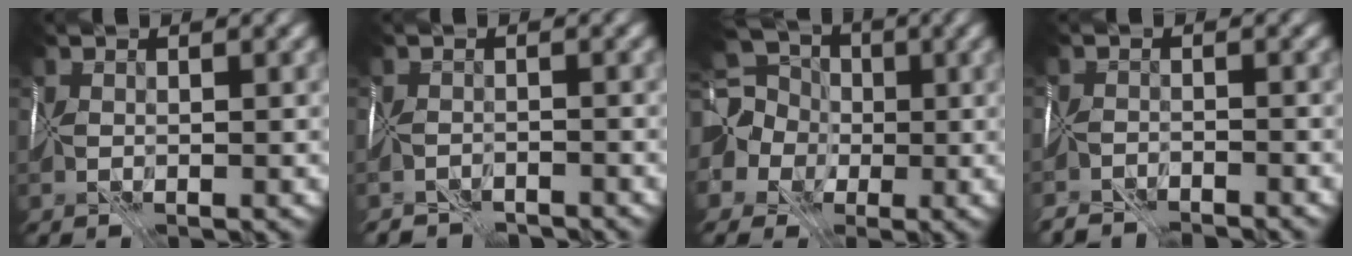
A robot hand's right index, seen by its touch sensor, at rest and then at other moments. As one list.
[{"total": 2.6, "force": [-2.6, 0.3, -0.1], "torque": [0.007, -0.005, -0.043]}, {"total": 9.0, "force": [0.4, 7.9, 4.3], "torque": [-0.079, 0.011, -0.027]}, {"total": 4.8, "force": [-4.8, 0.6, 0.2], "torque": [0.003, -0.008, -0.073]}]